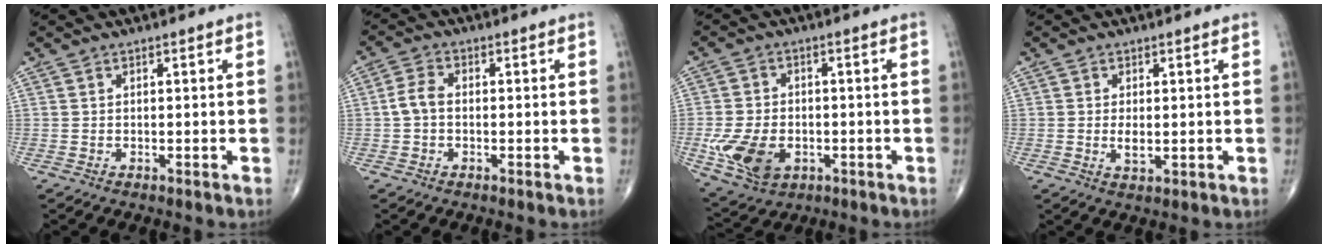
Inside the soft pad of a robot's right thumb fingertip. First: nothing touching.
{"total": 3.6, "force": [-0.4, 2.4, 2.7], "torque": [-0.055, 0.010, -0.014]}
{"total": 11.1, "force": [-2.8, 7.6, 7.6], "torque": [-0.143, 0.002, -0.039]}
{"total": 2.4, "force": [0.0, 1.1, 2.2], "torque": [-0.041, -0.006, 0.002]}